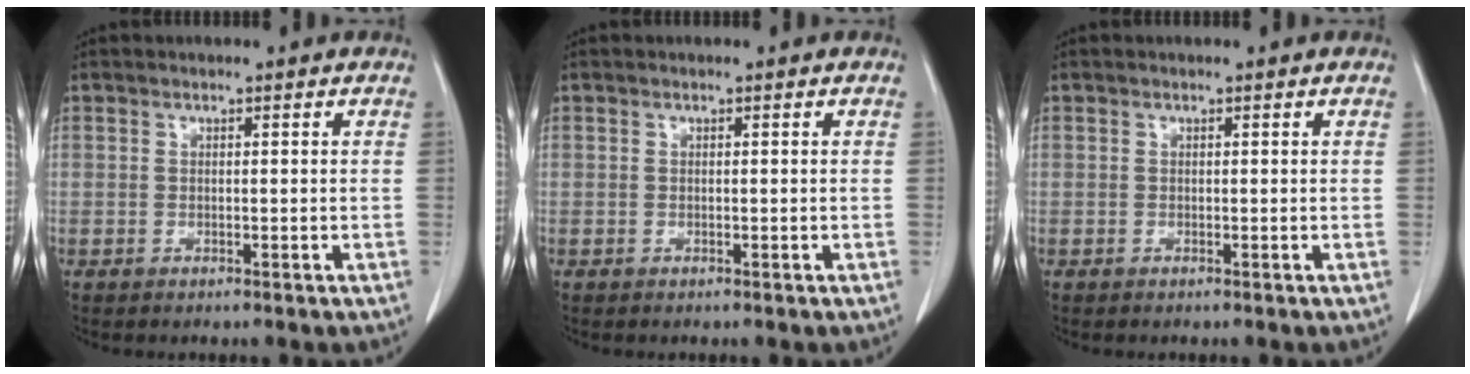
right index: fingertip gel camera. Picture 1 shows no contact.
{"total": 0.0}
{"total": 0.0}